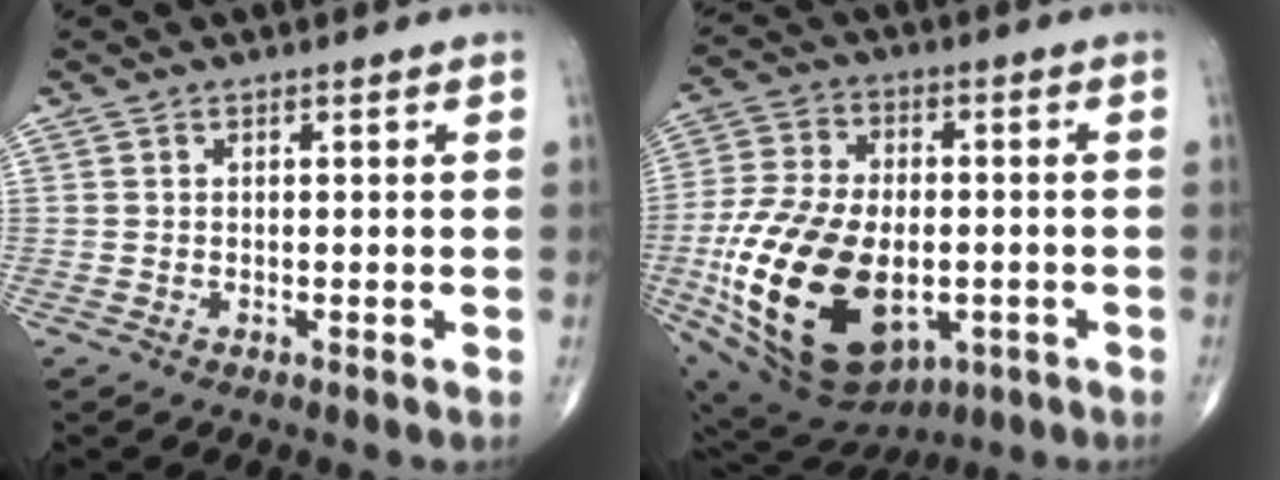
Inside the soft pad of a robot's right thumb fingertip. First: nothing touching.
{"total": 26.4, "force": [-6.1, 15.5, 20.4], "torque": [-0.403, -0.009, -0.083]}